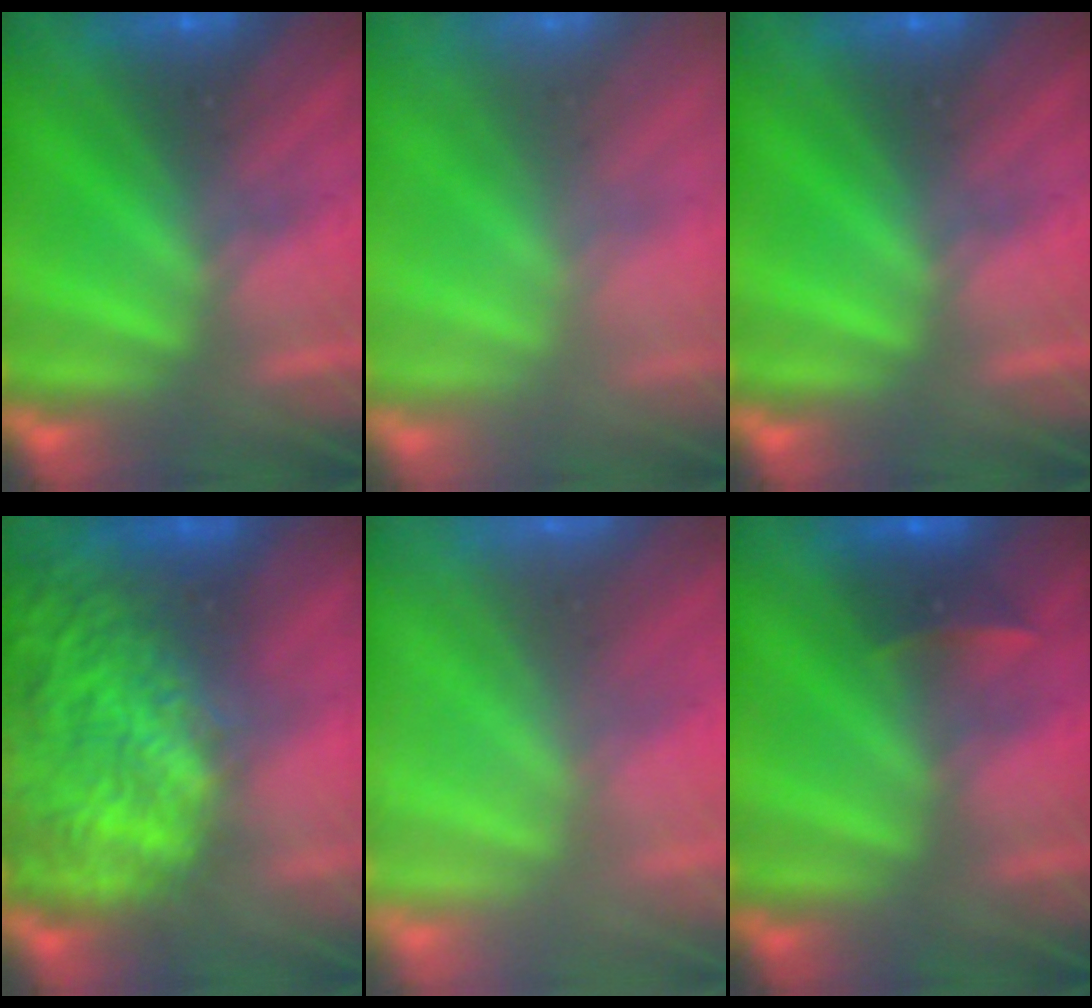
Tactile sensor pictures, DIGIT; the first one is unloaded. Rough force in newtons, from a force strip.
{"total": 7.7}
{"total": 0.0}
{"total": 7.8}
{"total": 7.5}
{"total": 1.8}